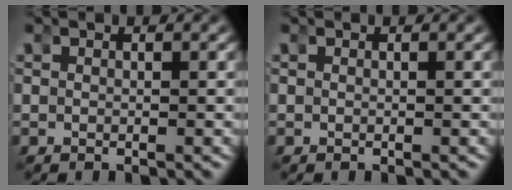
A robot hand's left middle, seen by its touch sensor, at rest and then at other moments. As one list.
[{"total": 0.0}]